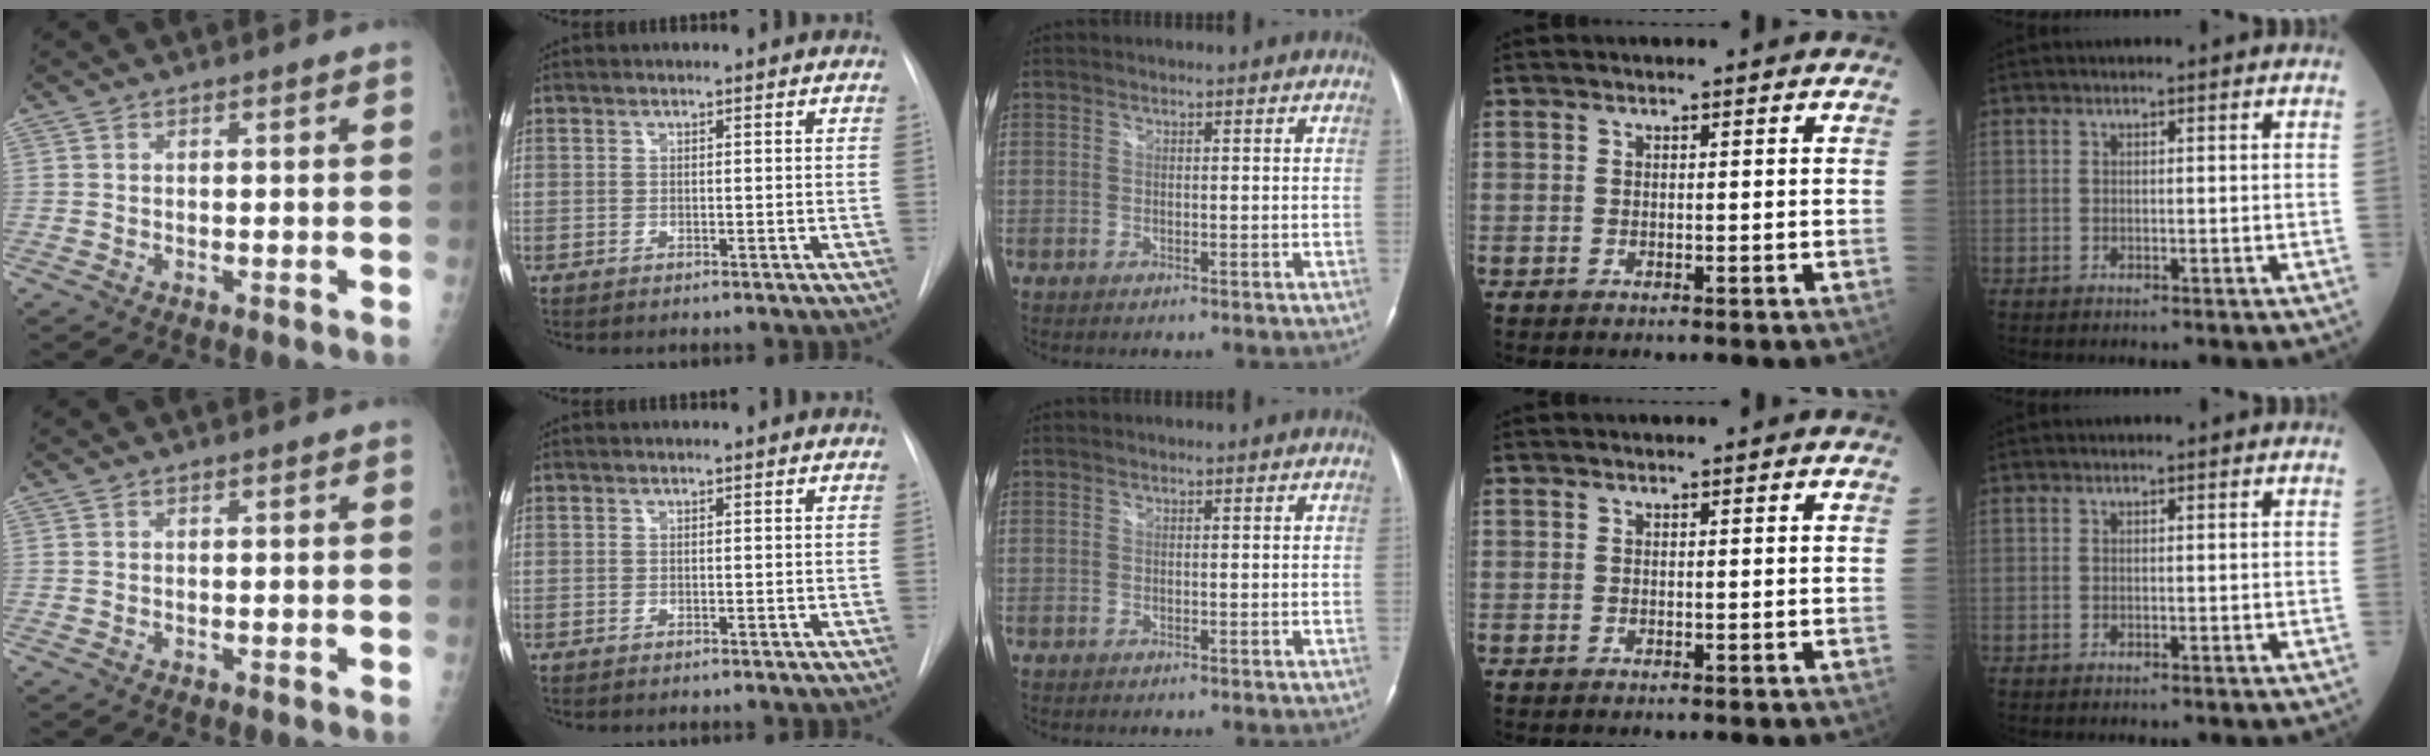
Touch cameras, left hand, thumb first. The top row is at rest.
{}